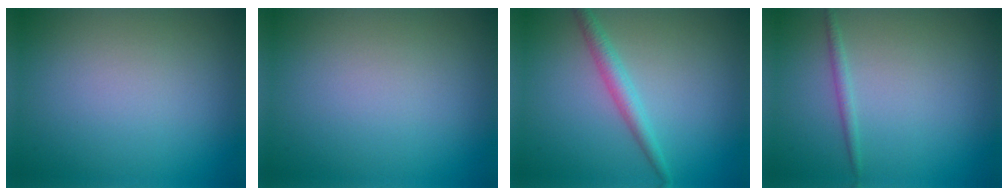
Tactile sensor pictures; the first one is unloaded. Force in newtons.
{"total": 0.0}
{"total": 2.2, "press": 2.2, "slide": 0.1}
{"total": 0.9, "press": 0.9, "slide": 0.0}